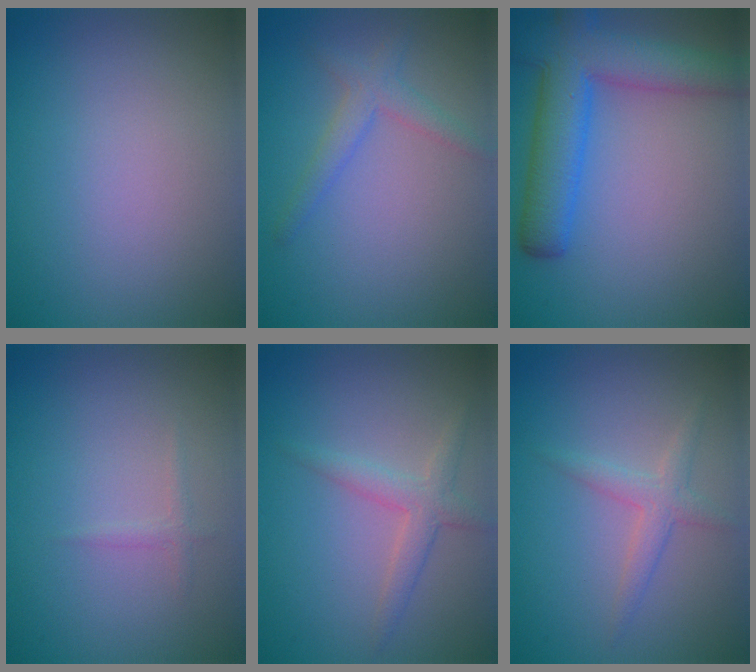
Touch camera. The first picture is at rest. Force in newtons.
{"total": 2.2, "press": 2.2, "slide": 0.1}
{"total": 7.6, "press": 7.6, "slide": 0.4}
{"total": 0.7, "press": 0.7, "slide": 0.1}
{"total": 2.4, "press": 2.4, "slide": 0.1}
{"total": 2.0, "press": 2.0, "slide": 0.1}